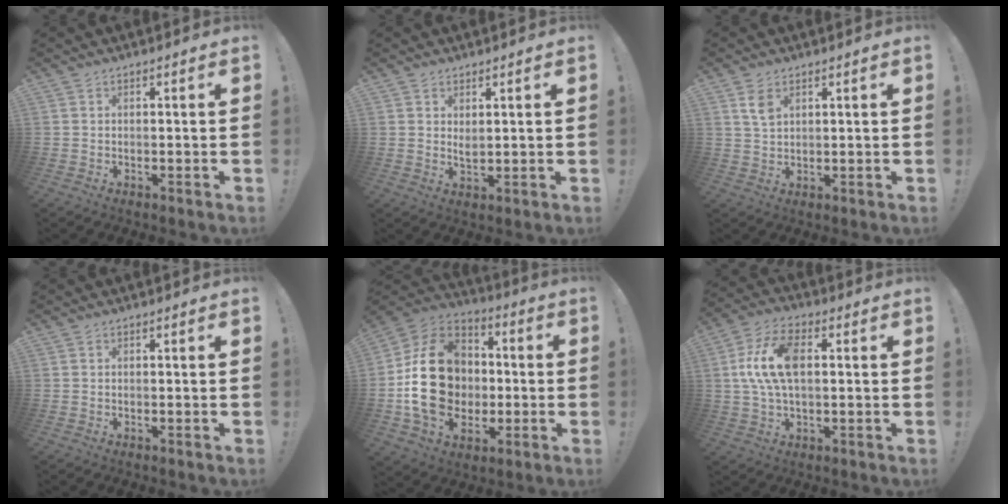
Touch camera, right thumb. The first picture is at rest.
{"total": 2.5, "force": [2.0, 1.0, 1.2], "torque": [-0.013, -0.013, 0.033]}
{"total": 4.6, "force": [2.3, 2.5, 3.1], "torque": [-0.041, -0.011, 0.040]}
{"total": 0.0}
{"total": 23.0, "force": [-1.5, 18.4, 13.7], "torque": [-0.227, 0.026, -0.003]}
{"total": 12.6, "force": [1.9, 7.0, 10.3], "torque": [-0.195, 0.003, 0.034]}